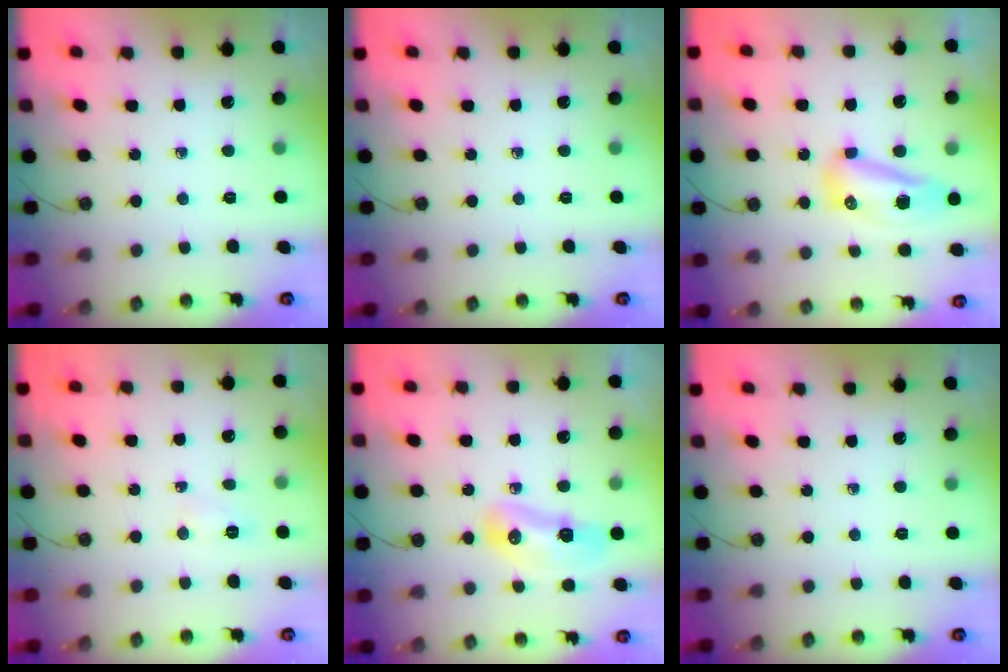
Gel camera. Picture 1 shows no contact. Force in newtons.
{"total": 0.0}
{"total": 12.1, "press": 10.7, "slide": 5.6}
{"total": 18.1, "press": 6.2, "slide": 17.0}
{"total": 8.9, "press": 8.8, "slide": 1.3}
{"total": 0.0}